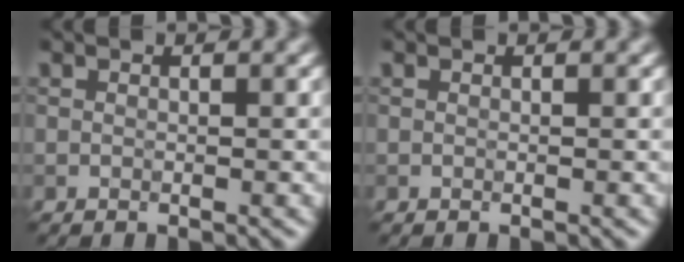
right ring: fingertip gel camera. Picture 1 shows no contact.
{"total": 0.0}